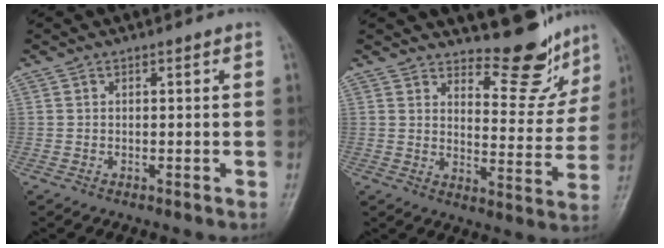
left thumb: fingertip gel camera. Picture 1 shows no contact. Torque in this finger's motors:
{"motor_torque": [0.27, 0.08, -0.38, -0.46, 0.05]}